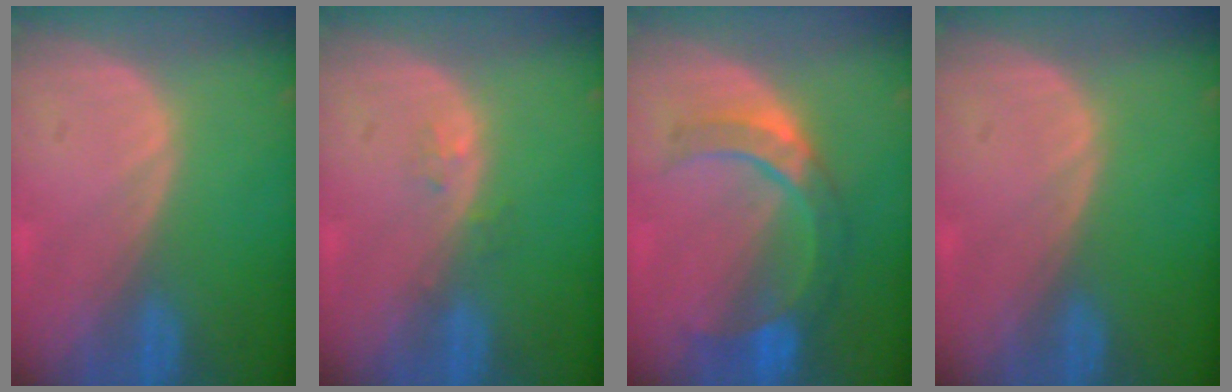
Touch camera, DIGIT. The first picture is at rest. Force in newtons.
{"total": 1.2, "press": 1.2, "slide": 0.1}
{"total": 7.3, "press": 7.2, "slide": 0.8}
{"total": 0.0}